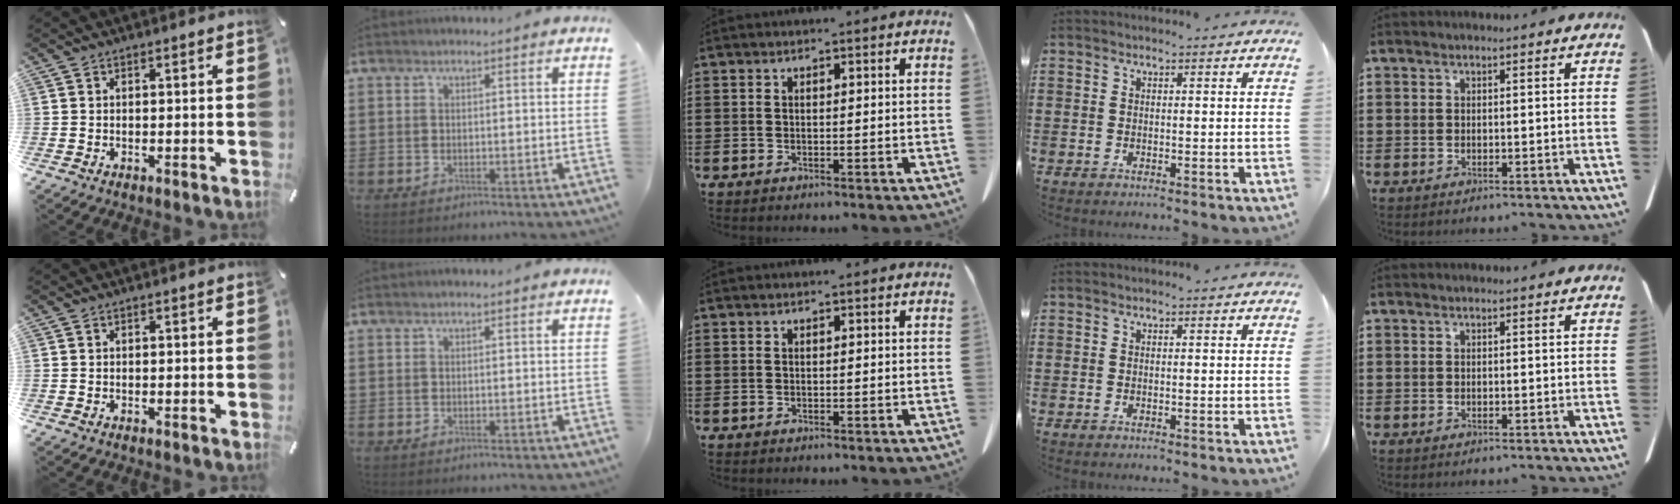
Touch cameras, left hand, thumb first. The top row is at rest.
{}